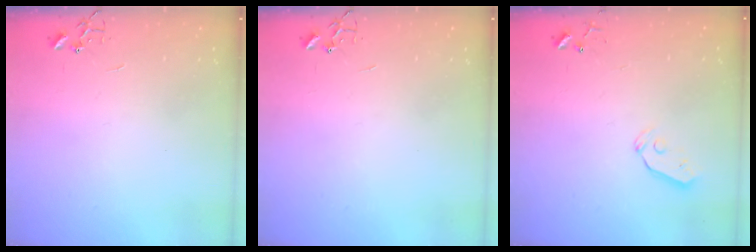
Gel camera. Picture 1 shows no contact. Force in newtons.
{"total": 0.0}
{"total": 4.9, "press": 4.8, "slide": 0.8}